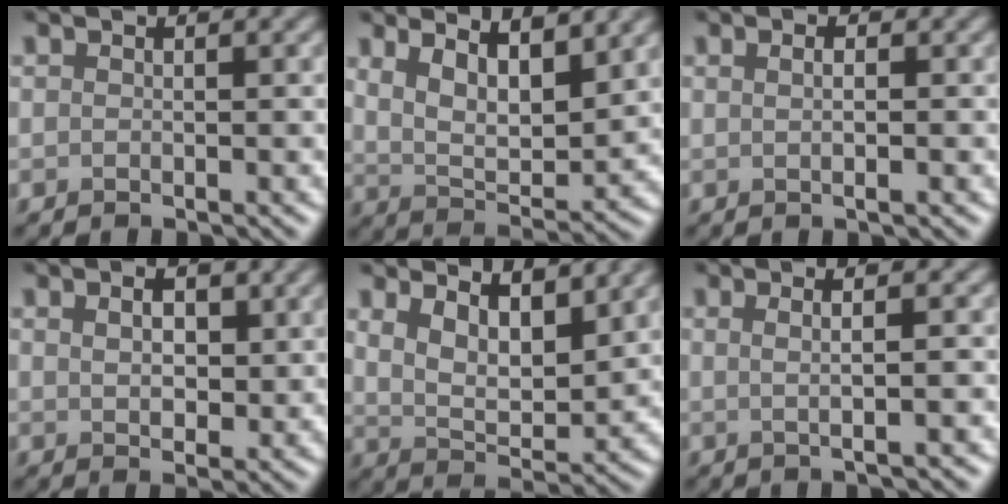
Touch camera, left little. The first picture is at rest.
{"total": 6.9, "force": [4.0, 2.3, 5.1], "torque": [-0.092, -0.005, 0.068]}
{"total": 2.6, "force": [0.9, 1.2, 2.1], "torque": [-0.009, 0.016, -0.009]}
{"total": 3.4, "force": [1.2, 1.8, 2.6], "torque": [-0.048, -0.002, 0.025]}
{"total": 6.3, "force": [3.6, 2.6, 4.5], "torque": [-0.085, -0.012, 0.064]}
{"total": 4.3, "force": [1.2, 1.8, 3.7], "torque": [-0.033, 0.015, -0.008]}